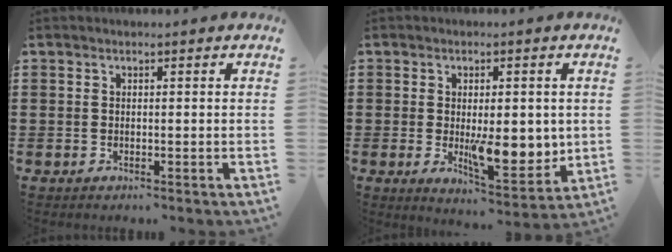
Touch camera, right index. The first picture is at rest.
{"total": 8.3, "force": [-0.3, 3.5, 7.5], "torque": [-0.105, -0.011, -0.005]}